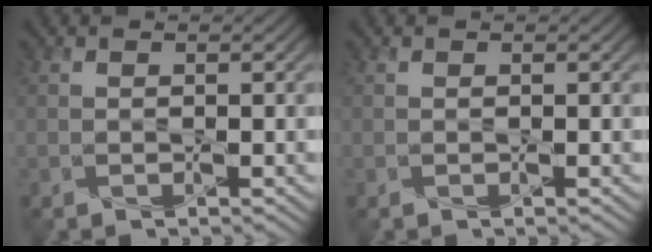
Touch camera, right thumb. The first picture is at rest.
{"total": 0.0}